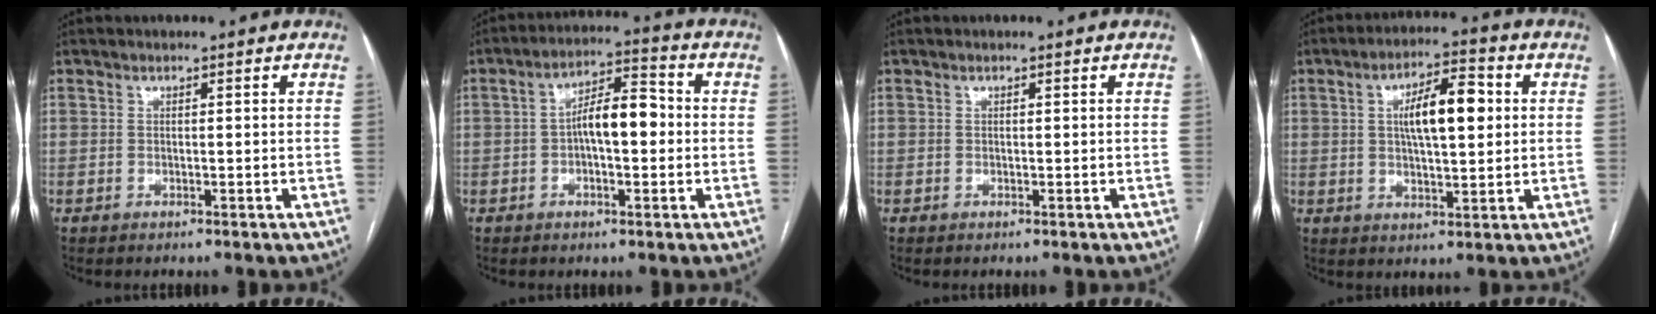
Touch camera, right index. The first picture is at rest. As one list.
[{"total": 7.8, "force": [-0.4, 2.7, 7.3], "torque": [-0.129, 0.027, -0.009]}, {"total": 0.0}, {"total": 9.4, "force": [1.8, 2.8, 8.8], "torque": [-0.152, 0.018, 0.029]}]